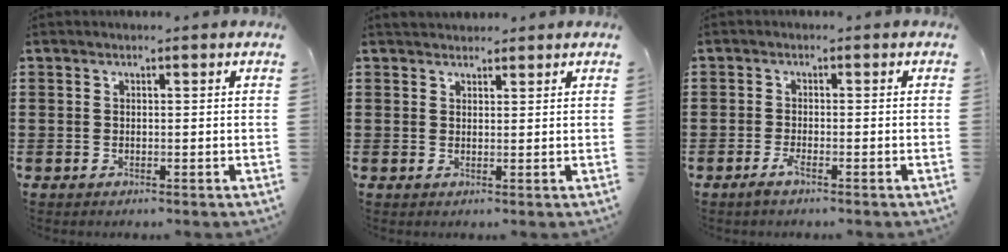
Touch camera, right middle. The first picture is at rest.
{"total": 1.7, "force": [1.6, 0.6, -0.1], "torque": [0.006, 0.002, 0.030]}
{"total": 2.0, "force": [-1.2, 0.2, 1.7], "torque": [-0.036, -0.004, -0.023]}